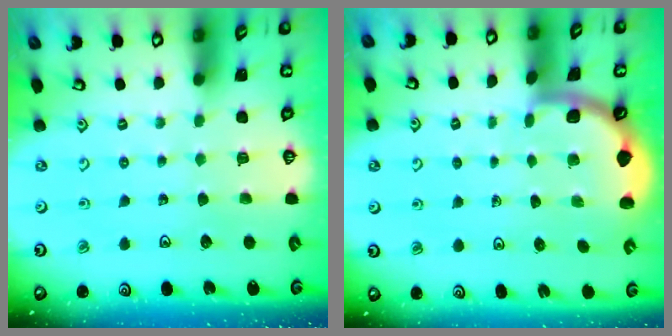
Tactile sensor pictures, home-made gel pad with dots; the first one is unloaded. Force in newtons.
{"total": 1.7, "press": 1.7, "slide": 0.1}